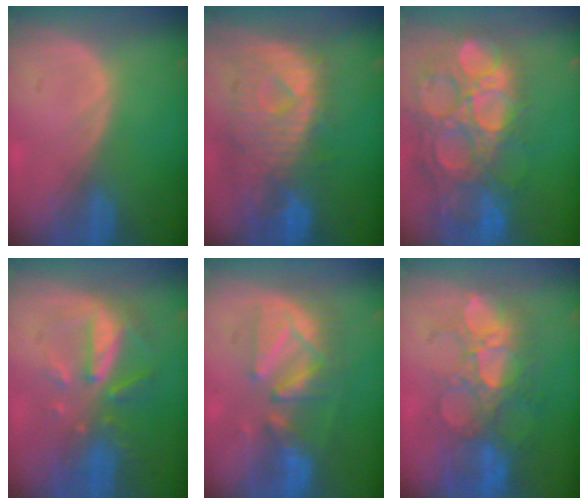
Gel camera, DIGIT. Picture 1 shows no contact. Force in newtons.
{"total": 11.3, "press": 9.8, "slide": 5.6}
{"total": 15.7, "press": 13.0, "slide": 8.8}
{"total": 8.0, "press": 7.2, "slide": 3.3}
{"total": 8.6, "press": 8.5, "slide": 1.5}
{"total": 10.3, "press": 9.3, "slide": 4.4}